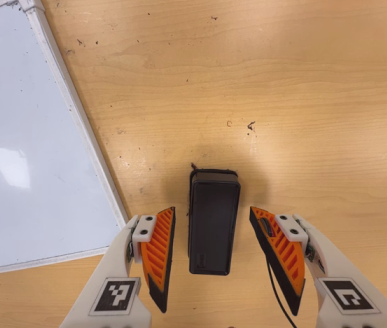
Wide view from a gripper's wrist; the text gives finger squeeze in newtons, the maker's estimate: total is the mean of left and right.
{"total": 0.0}